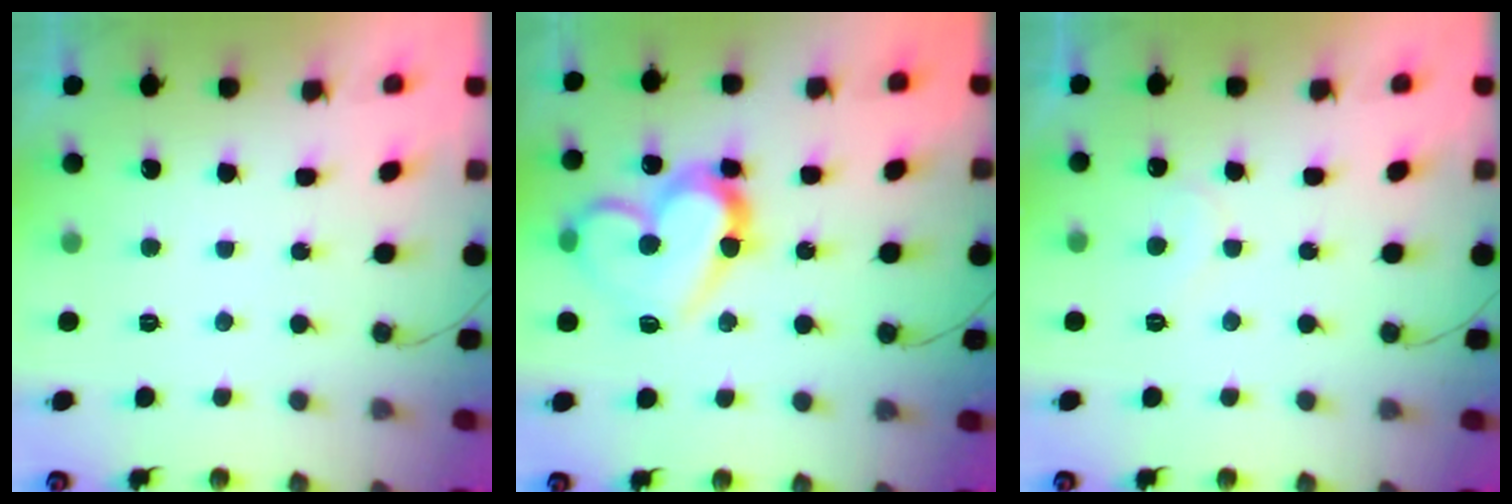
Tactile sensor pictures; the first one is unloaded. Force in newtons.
{"total": 16.5, "press": 16.5, "slide": 1.1}
{"total": 5.3, "press": 5.3, "slide": 0.5}